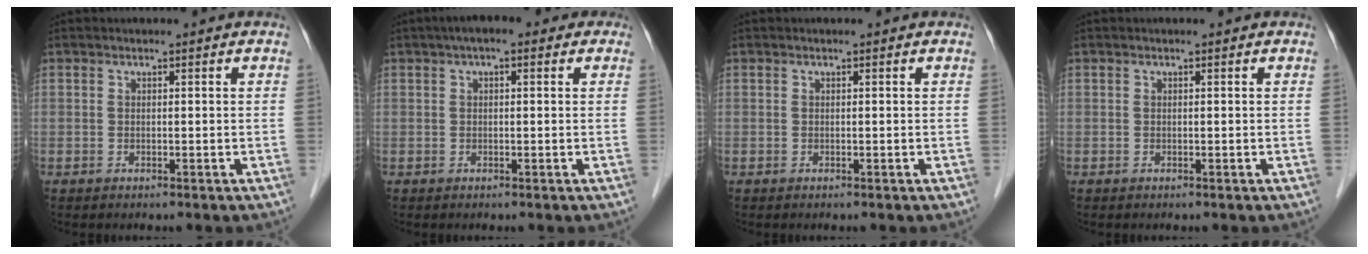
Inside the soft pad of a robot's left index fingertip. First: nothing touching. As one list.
[{"total": 3.6, "force": [1.6, 1.7, 2.7], "torque": [-0.045, 0.028, 0.017]}, {"total": 0.0}, {"total": 0.0}]